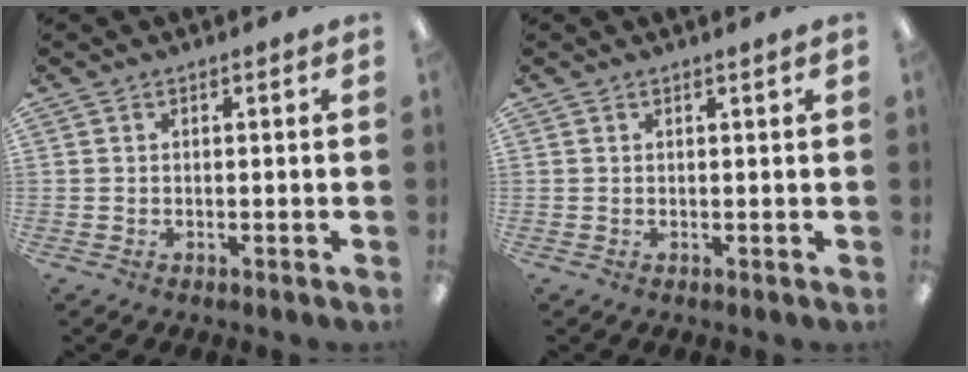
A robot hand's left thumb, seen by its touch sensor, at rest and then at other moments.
{"total": 0.6, "force": [0.5, -0.1, 0.4], "torque": [-0.006, -0.002, 0.008]}